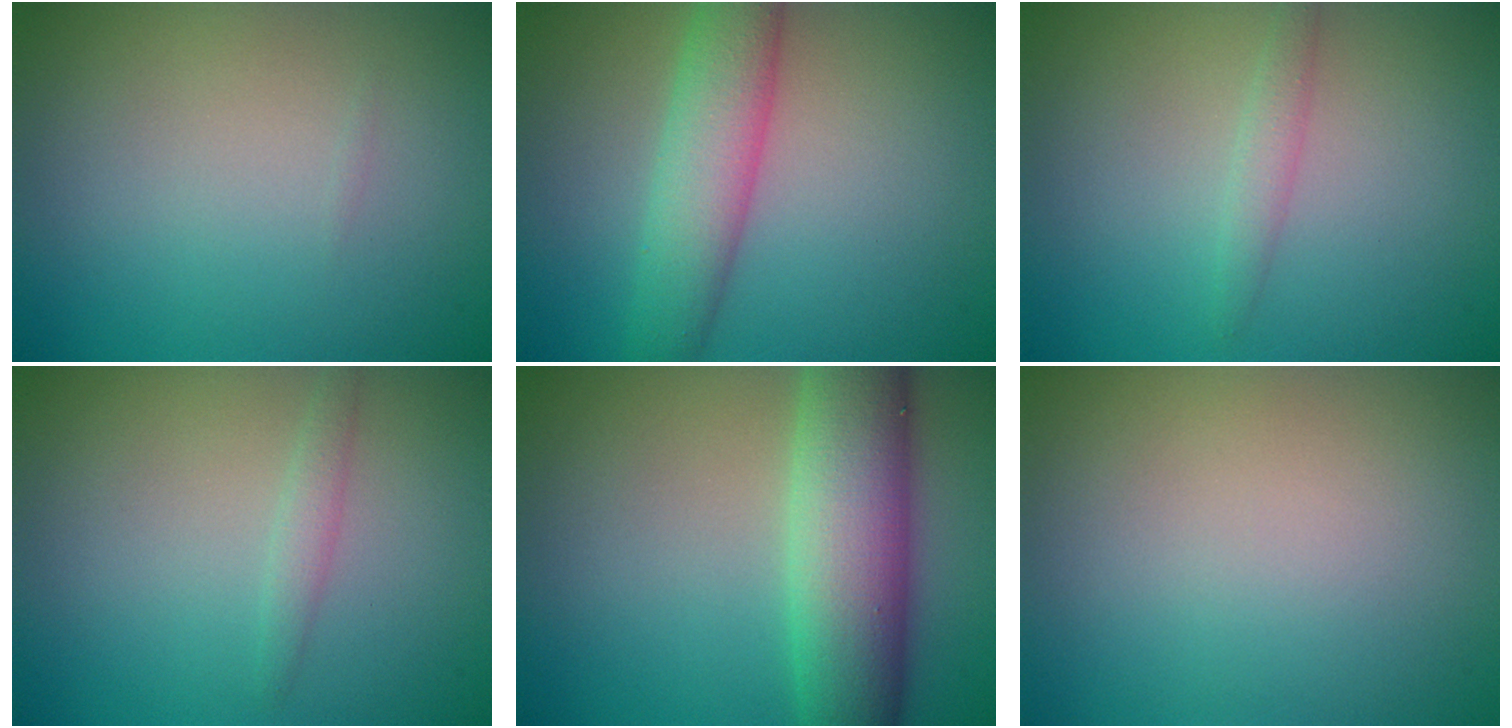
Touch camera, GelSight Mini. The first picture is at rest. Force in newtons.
{"total": 5.2, "press": 5.2, "slide": 0.1}
{"total": 1.3, "press": 1.3, "slide": 0.1}
{"total": 1.2, "press": 1.2, "slide": 0.0}
{"total": 8.9, "press": 8.9, "slide": 0.5}
{"total": 0.0}